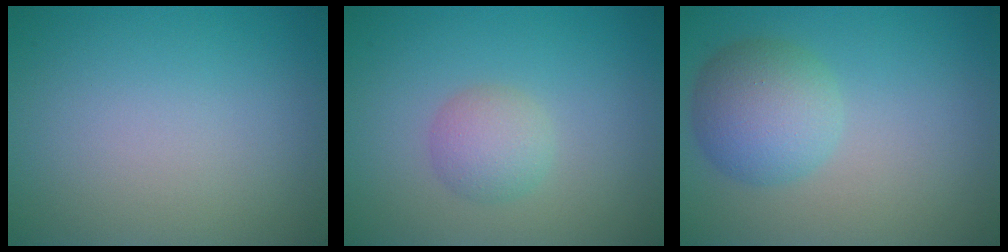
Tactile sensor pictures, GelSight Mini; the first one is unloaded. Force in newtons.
{"total": 2.3, "press": 2.3, "slide": 0.1}
{"total": 4.7, "press": 4.7, "slide": 0.2}